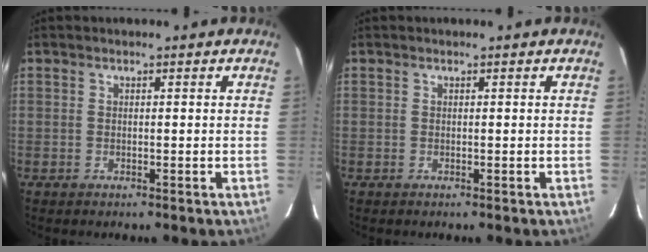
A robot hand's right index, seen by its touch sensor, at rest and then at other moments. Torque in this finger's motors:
{"motor_torque": [0.00, 0.00, 0.05, 0.00]}